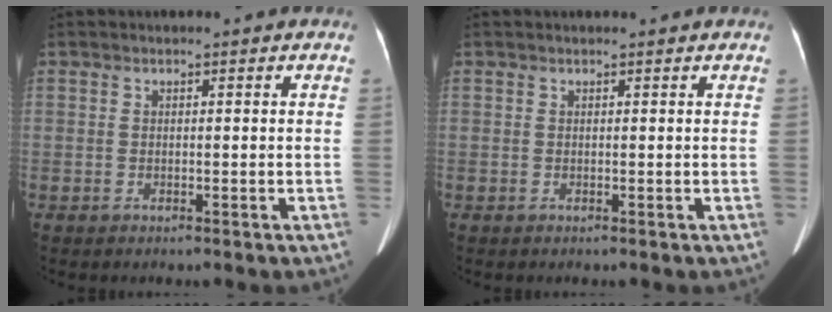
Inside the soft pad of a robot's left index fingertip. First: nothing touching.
{"total": 1.3, "force": [1.3, -0.1, 0.4], "torque": [-0.010, 0.012, 0.017]}